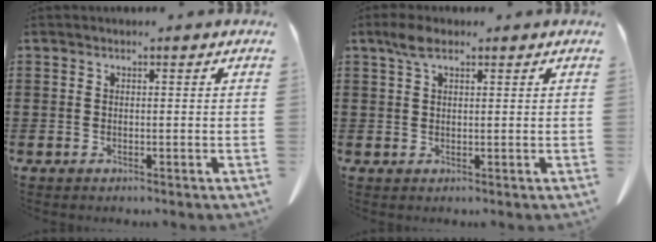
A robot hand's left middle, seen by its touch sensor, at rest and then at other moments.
{"total": 3.1, "force": [1.7, 1.3, 2.2], "torque": [-0.050, 0.004, 0.032]}